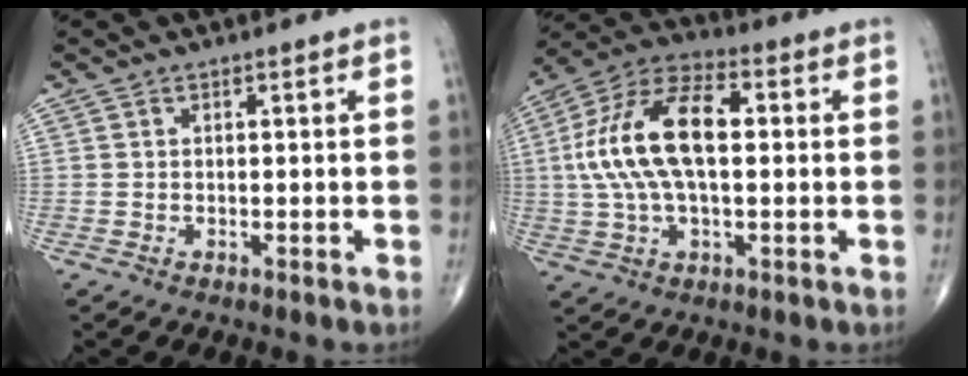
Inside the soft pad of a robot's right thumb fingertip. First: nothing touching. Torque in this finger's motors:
{"motor_torque": [-0.33, 1.52, 1.79, 0.26, 0.53]}